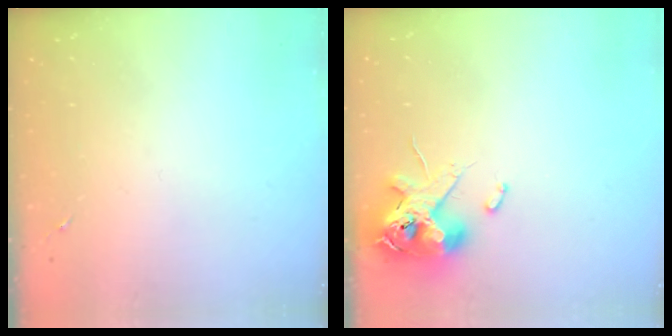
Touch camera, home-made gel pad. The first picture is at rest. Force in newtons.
{"total": 12.6, "press": 12.4, "slide": 2.1}